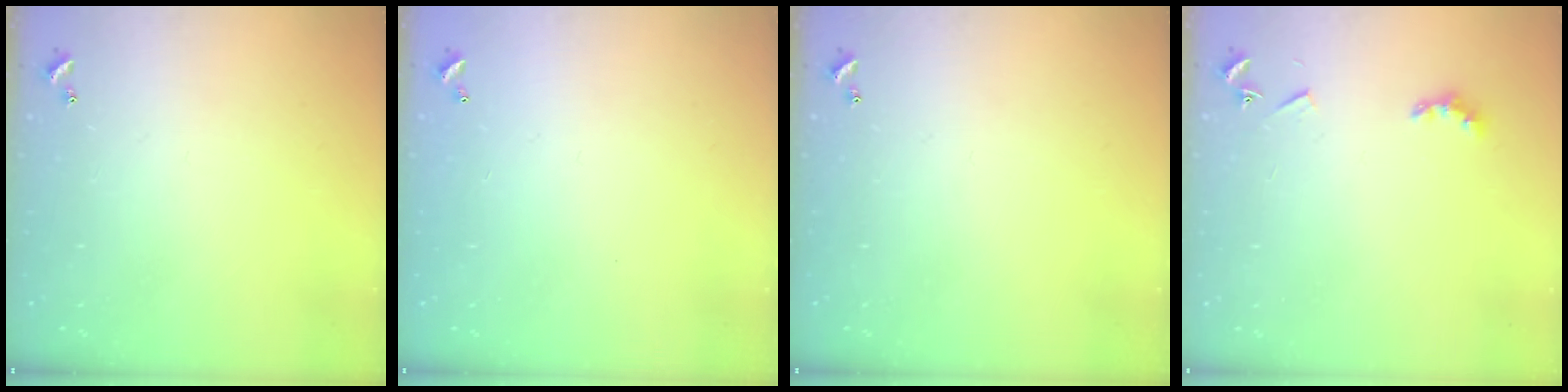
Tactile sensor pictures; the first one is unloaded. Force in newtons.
{"total": 2.9, "press": 2.9, "slide": 0.1}
{"total": 0.0}
{"total": 4.0, "press": 3.9, "slide": 0.7}